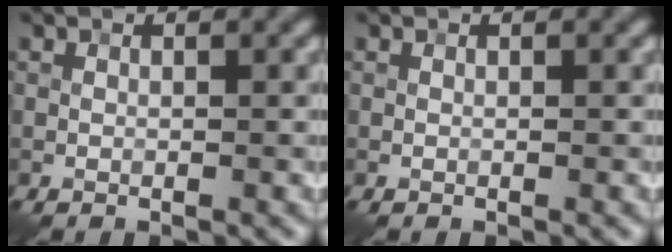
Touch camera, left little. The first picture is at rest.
{"total": 0.0}